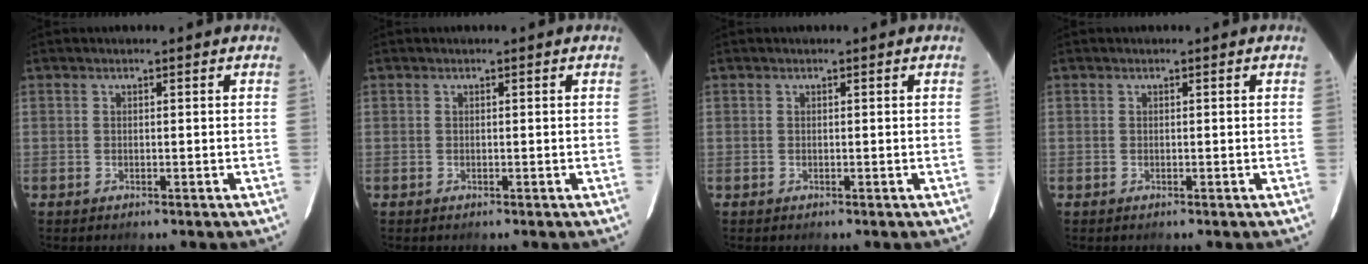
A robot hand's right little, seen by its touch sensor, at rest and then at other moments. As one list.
[{"total": 0.0}, {"total": 0.0}, {"total": 0.0}]